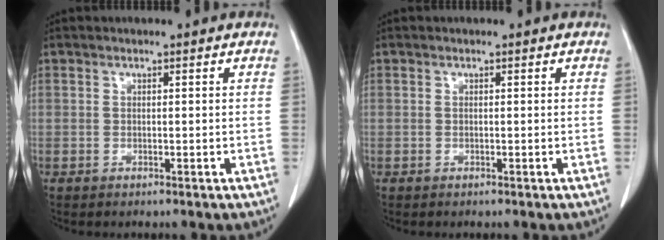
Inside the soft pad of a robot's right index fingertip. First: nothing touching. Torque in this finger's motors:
{"motor_torque": [0.10, -0.12, 0.03, 0.01]}